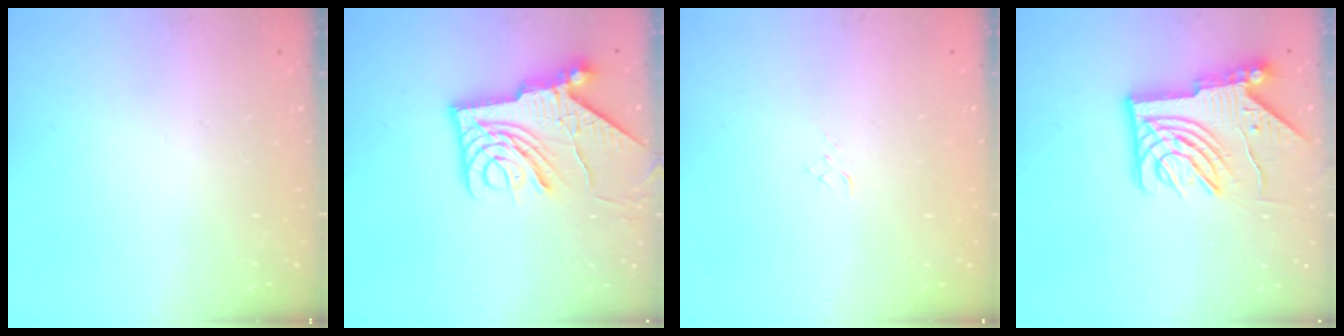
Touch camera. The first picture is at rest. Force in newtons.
{"total": 13.7, "press": 13.6, "slide": 1.5}
{"total": 2.9, "press": 2.9, "slide": 0.3}
{"total": 12.2, "press": 12.1, "slide": 1.4}